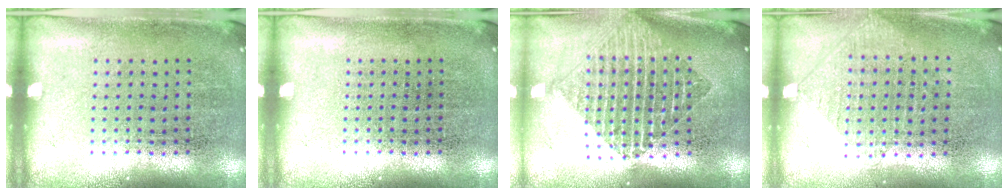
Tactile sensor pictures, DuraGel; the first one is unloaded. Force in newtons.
{"total": 0.0}
{"total": 2.0, "press": 1.7, "slide": 1.1}
{"total": 1.0, "press": 0.9, "slide": 0.3}